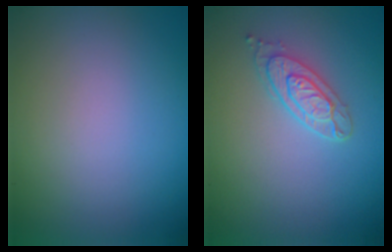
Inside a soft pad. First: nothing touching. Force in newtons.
{"total": 2.9, "press": 2.5, "slide": 1.5}